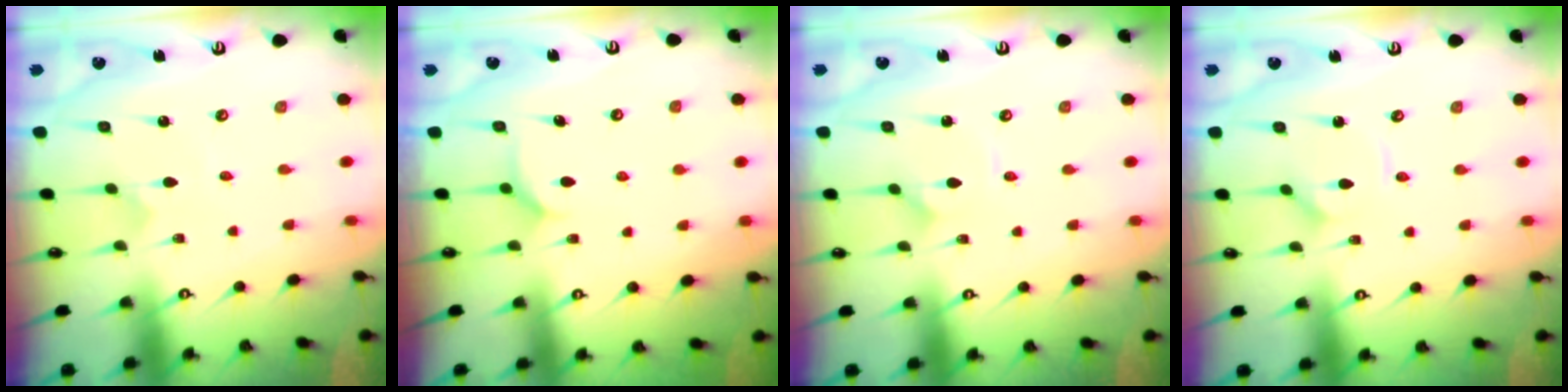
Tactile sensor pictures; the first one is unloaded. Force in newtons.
{"total": 6.1, "press": 6.0, "slide": 0.4}
{"total": 1.6, "press": 1.6, "slide": 0.1}
{"total": 1.8, "press": 1.8, "slide": 0.3}